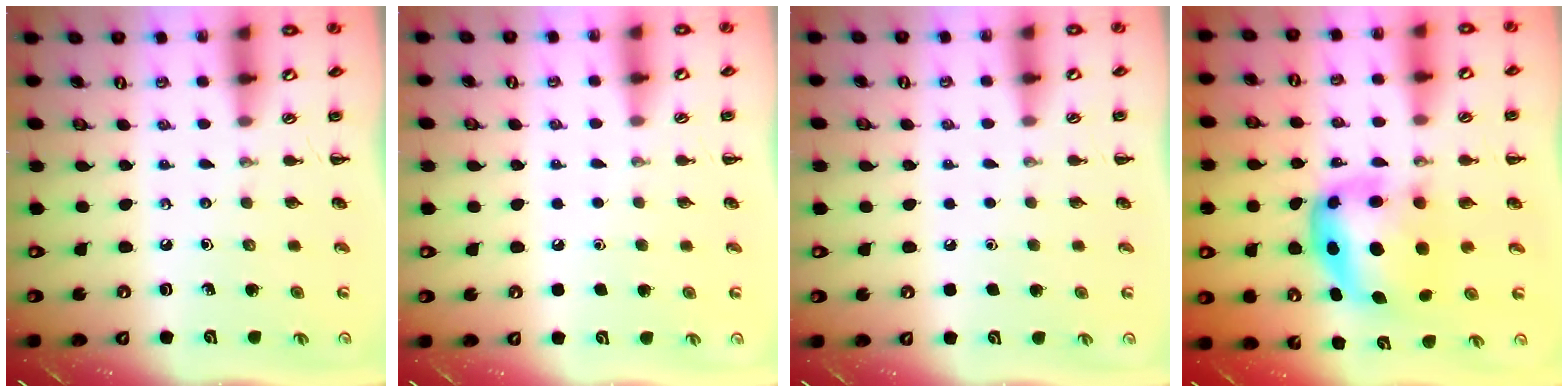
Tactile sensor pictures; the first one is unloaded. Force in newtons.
{"total": 1.7, "press": 1.7, "slide": 0.1}
{"total": 1.6, "press": 1.6, "slide": 0.1}
{"total": 7.0, "press": 6.8, "slide": 1.6}